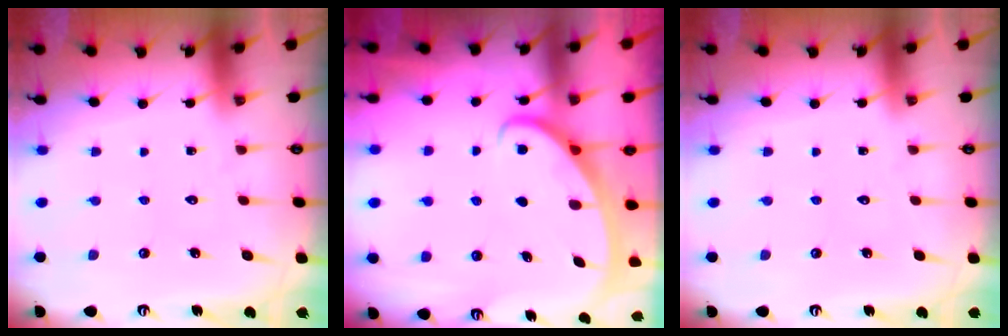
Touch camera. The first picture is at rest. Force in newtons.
{"total": 3.0, "press": 3.0, "slide": 0.4}
{"total": 0.0}